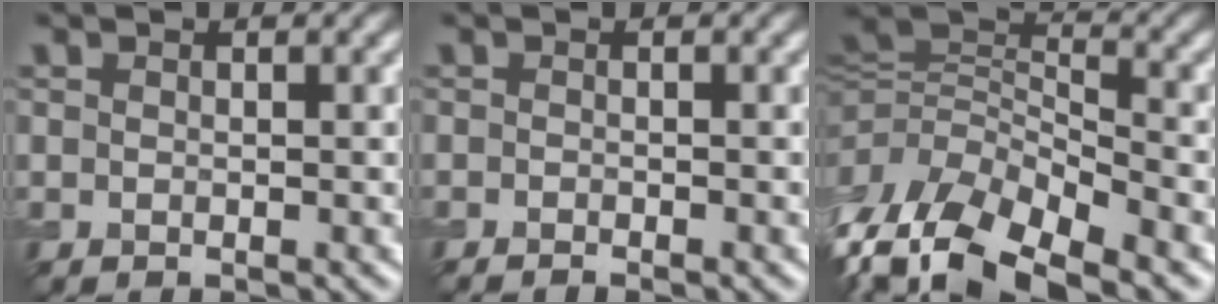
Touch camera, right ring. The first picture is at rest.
{"total": 1.1, "force": [-0.9, 0.1, 0.6], "torque": [-0.011, 0.001, -0.018]}
{"total": 11.8, "force": [-6.8, 5.3, 8.1], "torque": [-0.178, 0.003, -0.121]}